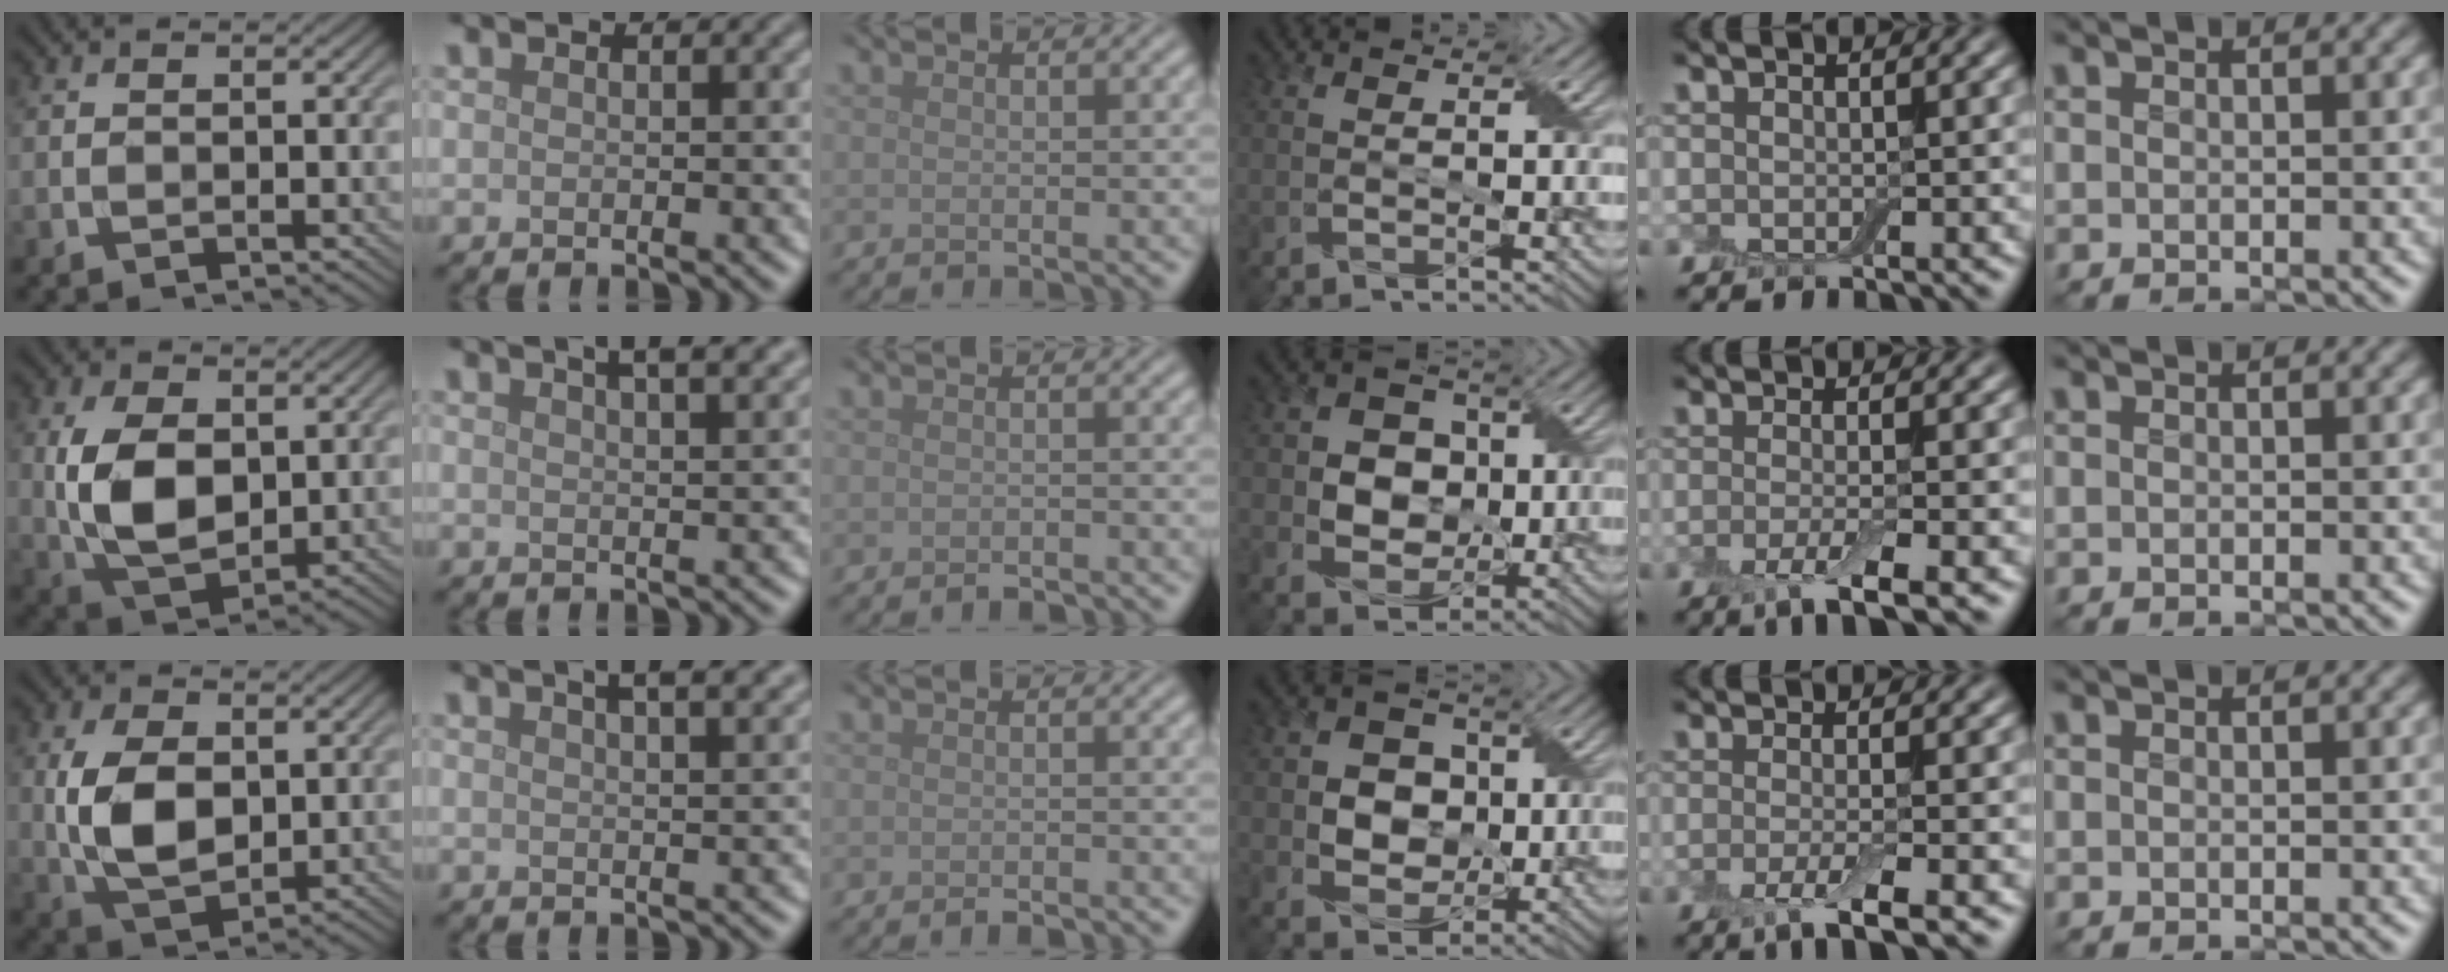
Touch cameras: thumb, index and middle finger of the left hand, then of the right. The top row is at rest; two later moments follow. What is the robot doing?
{"motion": "peel", "object": "small bumper sticker"}